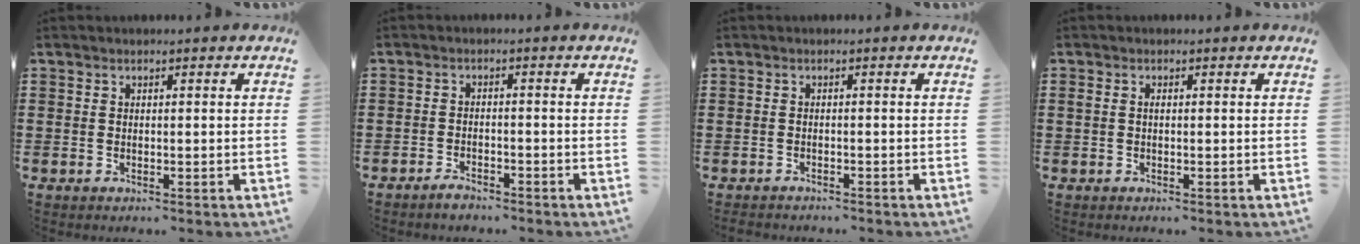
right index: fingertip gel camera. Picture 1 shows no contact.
{"total": 1.9, "force": [-1.9, 0.2, 0.1], "torque": [-0.007, 0.000, -0.039]}
{"total": 1.2, "force": [-1.2, 0.0, -0.1], "torque": [-0.001, 0.000, -0.025]}
{"total": 0.8, "force": [0.0, 0.4, 0.7], "torque": [-0.015, 0.001, -0.001]}